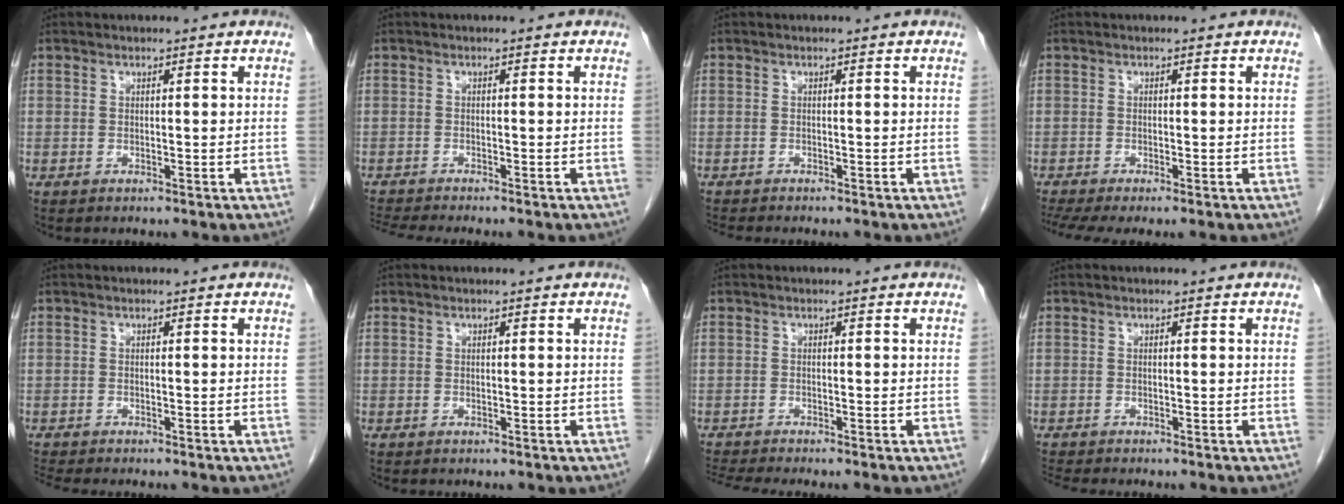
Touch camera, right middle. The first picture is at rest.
{"total": 4.3, "force": [-4.0, -0.8, 1.3], "torque": [-0.025, -0.013, -0.066]}
{"total": 3.0, "force": [-2.8, 0.3, 1.1], "torque": [-0.019, -0.007, -0.041]}
{"total": 5.2, "force": [-4.1, 0.5, 3.2], "torque": [-0.058, -0.009, -0.070]}
{"total": 3.0, "force": [-2.8, -0.1, 1.1], "torque": [-0.018, -0.010, -0.046]}
{"total": 0.0}
{"total": 4.1, "force": [-3.8, -1.0, 1.3], "torque": [-0.026, -0.014, -0.065]}
{"total": 3.0, "force": [-2.8, -0.1, 1.0], "torque": [-0.018, -0.010, -0.046]}